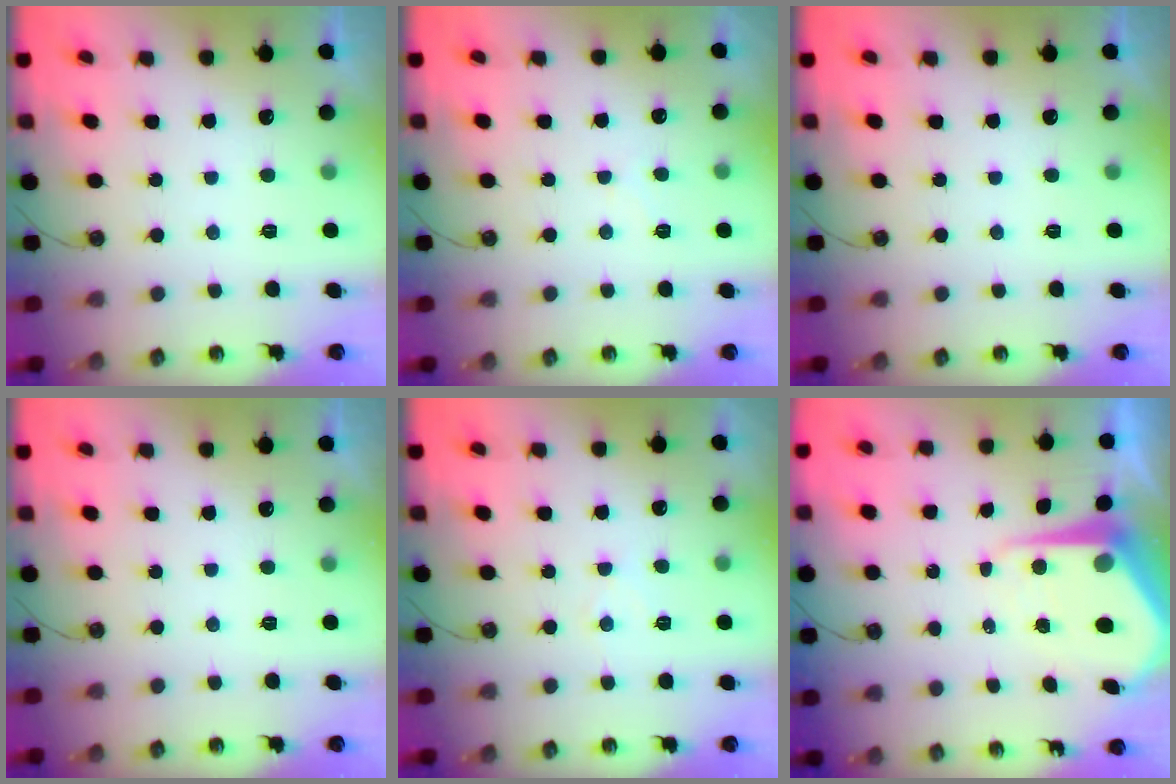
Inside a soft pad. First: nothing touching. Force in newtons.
{"total": 4.7, "press": 4.6, "slide": 0.7}
{"total": 0.0}
{"total": 0.0}
{"total": 4.5, "press": 4.5, "slide": 0.5}
{"total": 10.2, "press": 10.2, "slide": 1.0}